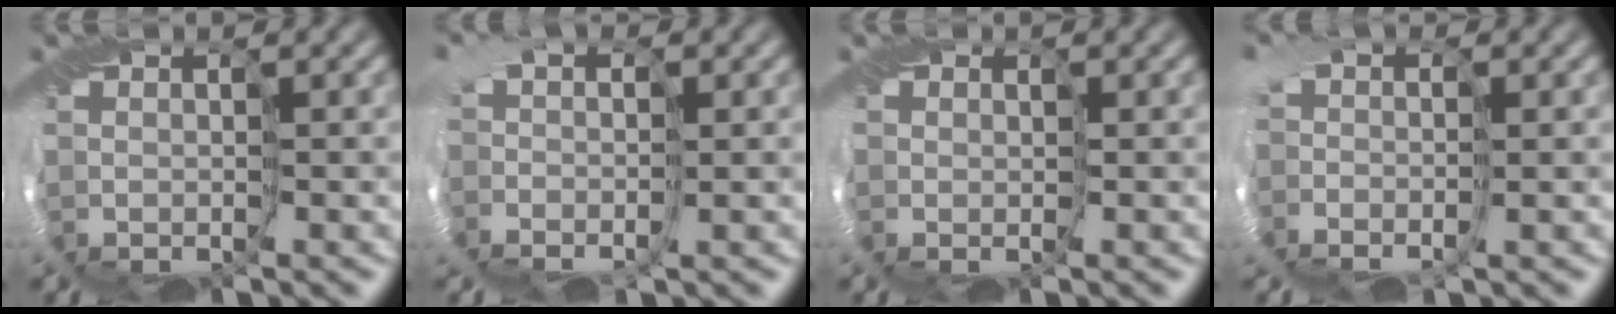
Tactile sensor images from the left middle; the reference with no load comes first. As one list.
[{"total": 2.5, "force": [-0.4, 1.7, 1.8], "torque": [-0.024, 0.004, -0.012]}, {"total": 1.0, "force": [0.2, 1.0, 0.2], "torque": [0.003, 0.000, 0.000]}, {"total": 2.9, "force": [-1.0, 2.0, 2.0], "torque": [-0.027, 0.004, -0.018]}]